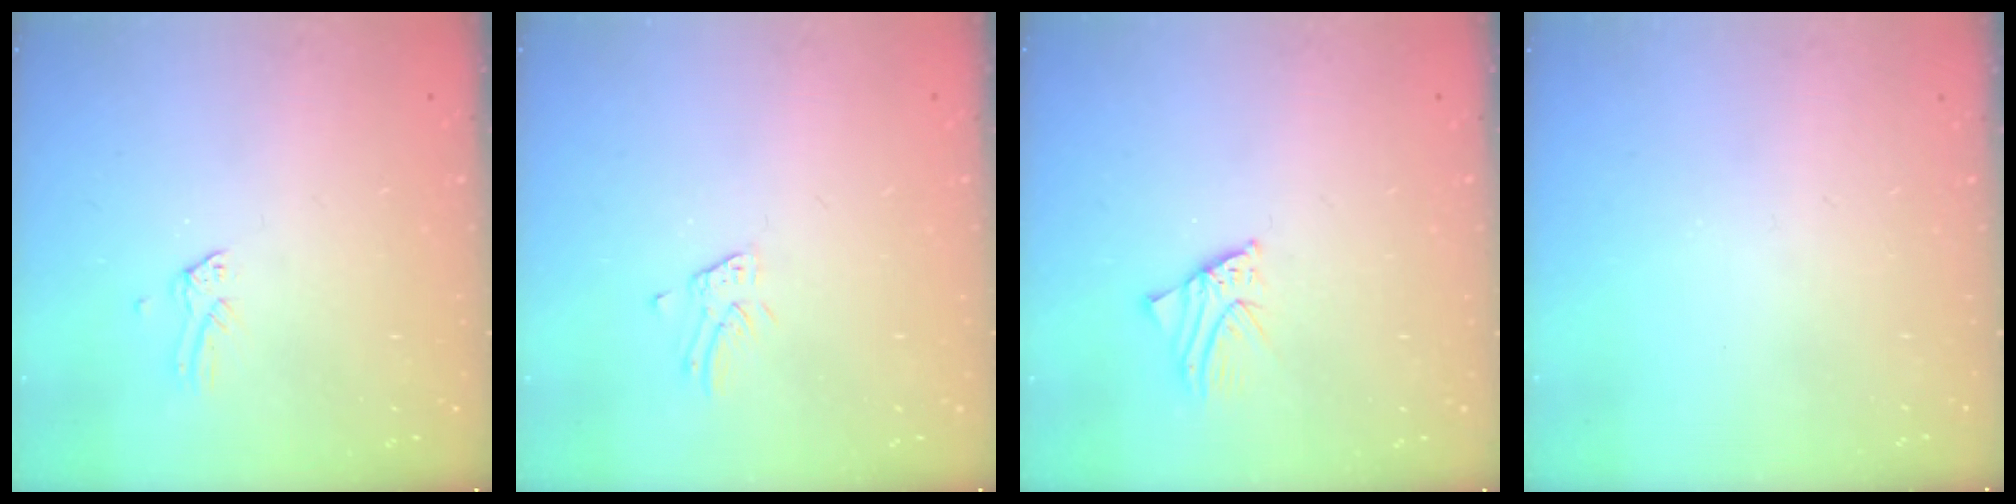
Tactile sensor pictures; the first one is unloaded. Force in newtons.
{"total": 1.3, "press": 1.3, "slide": 0.1}
{"total": 1.5, "press": 1.5, "slide": 0.0}
{"total": 0.0}